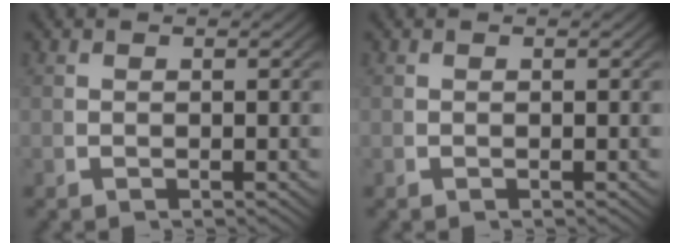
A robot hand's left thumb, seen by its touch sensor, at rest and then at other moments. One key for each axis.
{"total": 0.0}